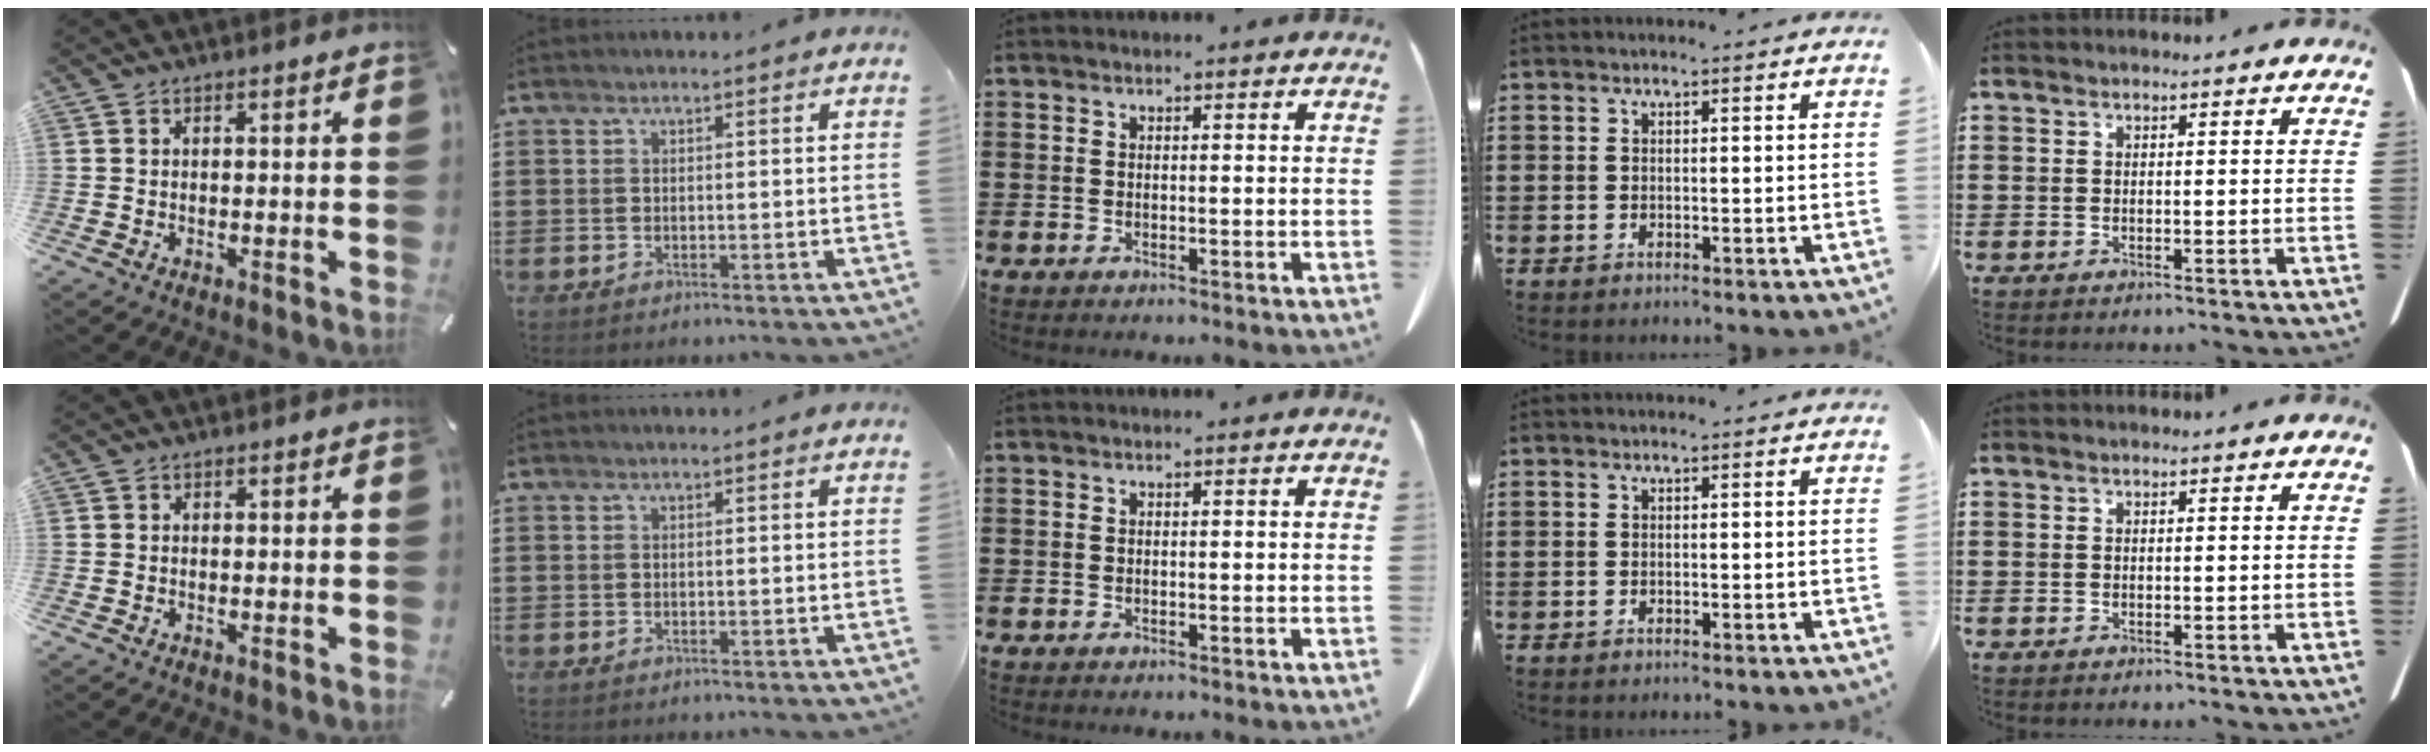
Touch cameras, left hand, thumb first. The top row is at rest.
{}